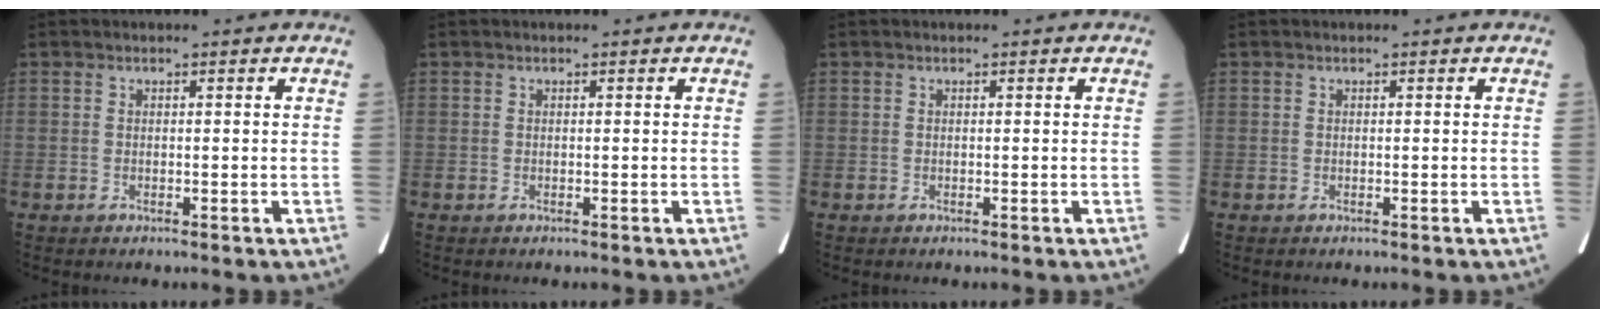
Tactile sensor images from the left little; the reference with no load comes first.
{"total": 0.0}
{"total": 0.0}
{"total": 0.0}